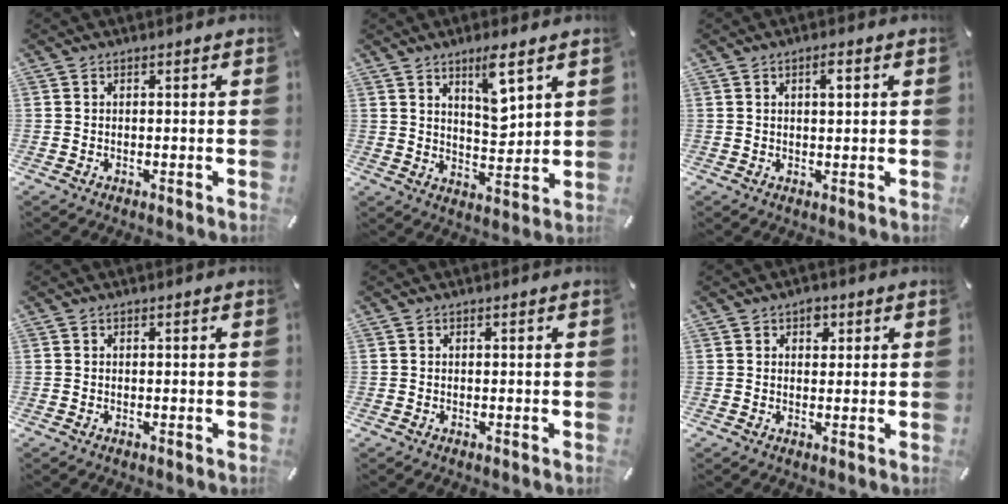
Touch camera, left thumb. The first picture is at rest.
{"total": 7.5, "force": [5.1, 2.3, 5.1], "torque": [-0.076, -0.038, 0.081]}
{"total": 2.5, "force": [0.9, 0.8, 2.2], "torque": [-0.040, 0.002, 0.013]}
{"total": 0.0}
{"total": 0.0}
{"total": 2.7, "force": [1.2, 2.0, 1.3], "torque": [-0.005, -0.005, 0.016]}